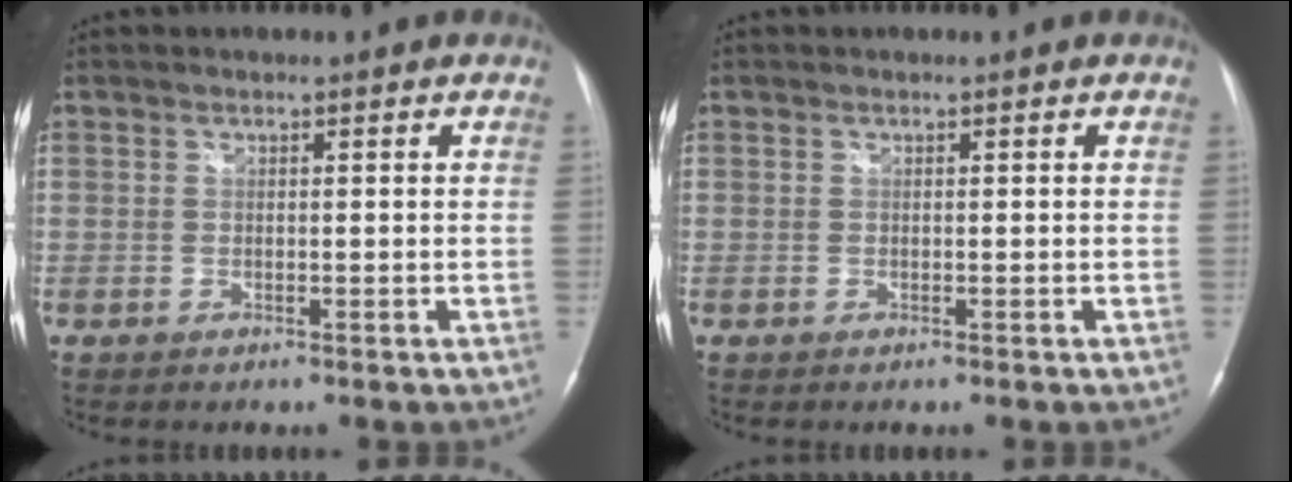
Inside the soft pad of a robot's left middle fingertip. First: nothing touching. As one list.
[{"total": 0.0}]